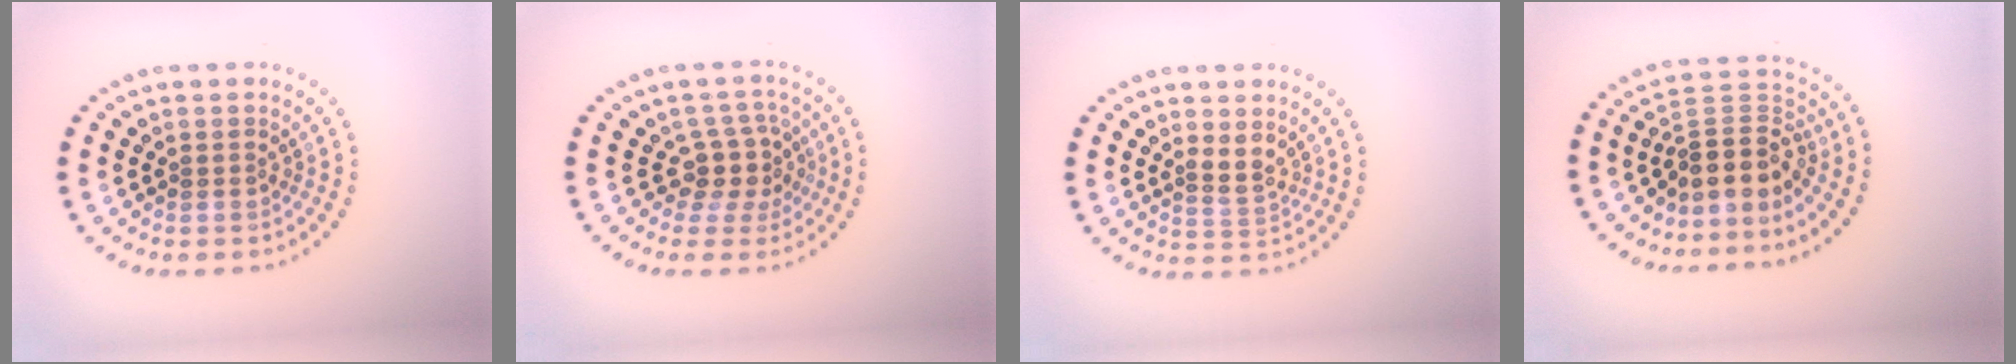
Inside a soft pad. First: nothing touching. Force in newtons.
{"total": 2.9, "press": 2.1, "slide": 2.0}
{"total": 1.7, "press": 1.5, "slide": 0.9}
{"total": 4.0, "press": 3.0, "slide": 2.7}